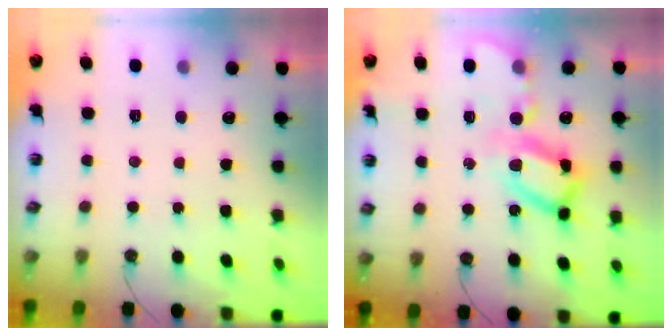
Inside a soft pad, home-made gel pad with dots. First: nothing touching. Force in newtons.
{"total": 13.6, "press": 13.6, "slide": 1.2}